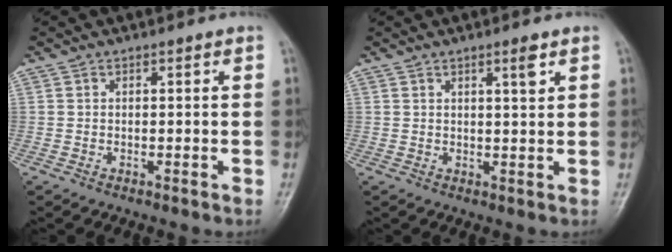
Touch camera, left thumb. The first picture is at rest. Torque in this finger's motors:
{"motor_torque": [-0.03, -0.04, -0.15, -0.29, 0.08]}